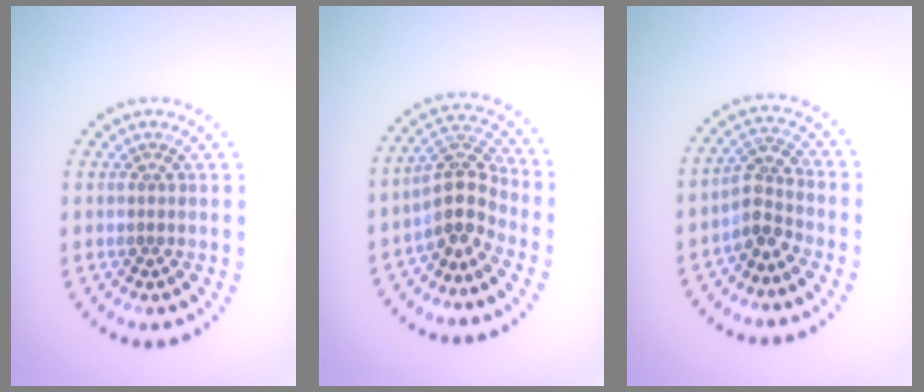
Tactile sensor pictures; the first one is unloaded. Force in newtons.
{"total": 3.7, "press": 3.2, "slide": 2.0}
{"total": 2.7, "press": 2.1, "slide": 1.8}